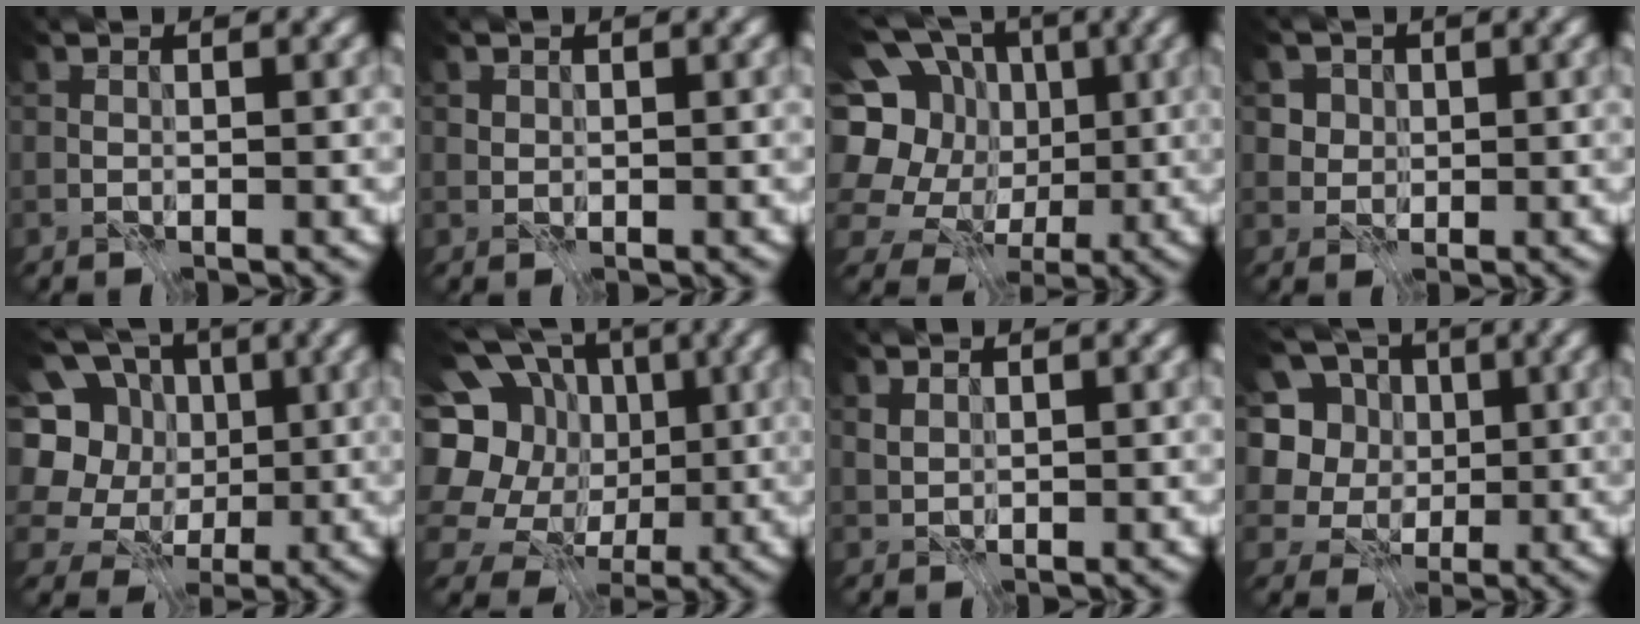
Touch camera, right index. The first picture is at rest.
{"total": 0.7, "force": [0.4, 0.6, 0.1], "torque": [0.000, -0.001, 0.007]}
{"total": 15.1, "force": [1.8, 13.0, 7.4], "torque": [-0.184, 0.029, 0.021]}
{"total": 3.9, "force": [1.7, 3.3, 1.5], "torque": [-0.028, 0.003, 0.025]}
{"total": 10.5, "force": [1.3, 9.0, 5.1], "torque": [-0.125, 0.031, -0.004]}
{"total": 16.9, "force": [1.9, 14.7, 8.2], "torque": [-0.197, 0.028, 0.023]}
{"total": 1.1, "force": [0.7, 0.6, 0.4], "torque": [-0.014, -0.001, 0.018]}
{"total": 9.1, "force": [3.4, 7.3, 4.1], "torque": [-0.094, 0.015, 0.042]}